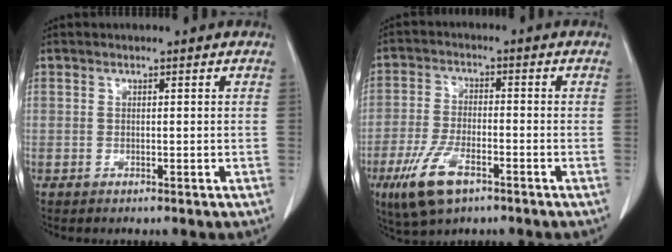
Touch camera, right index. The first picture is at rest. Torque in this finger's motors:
{"motor_torque": [-0.08, -0.12, -0.06, -0.03]}